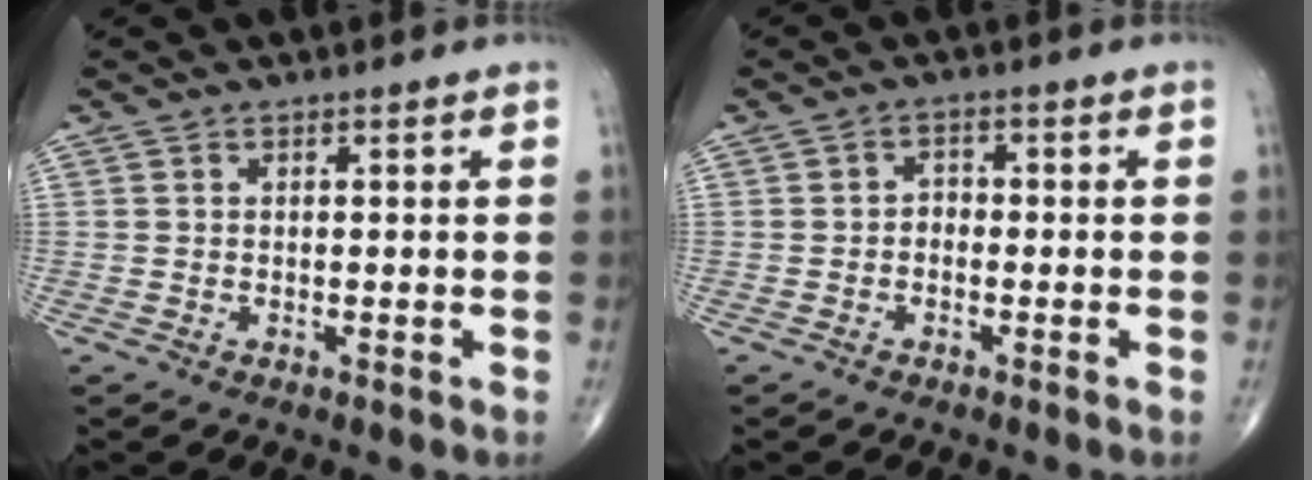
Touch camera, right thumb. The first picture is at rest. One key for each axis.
{"total": 1.9, "fx": -0.6, "fy": 1.5, "fz": 1.1, "tx": -0.006, "ty": 0.010, "tz": -0.016}